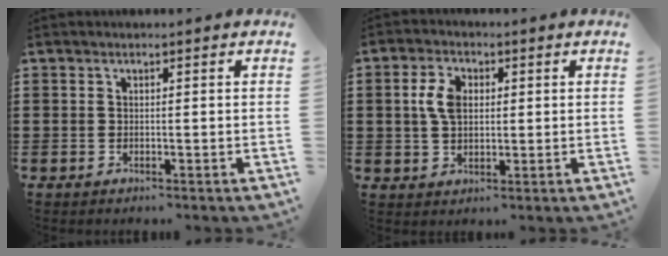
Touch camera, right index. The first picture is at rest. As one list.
[{"total": 5.0, "force": [0.8, 3.2, 3.8], "torque": [-0.090, 0.011, 0.011]}]